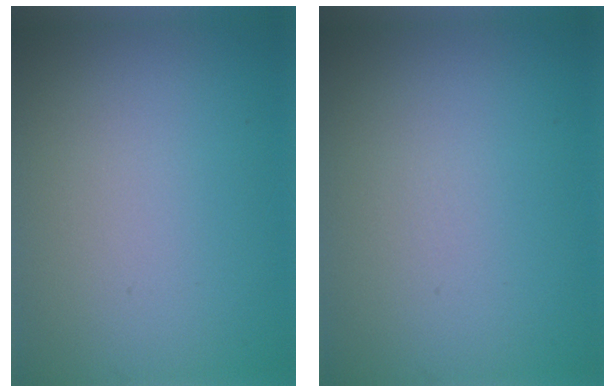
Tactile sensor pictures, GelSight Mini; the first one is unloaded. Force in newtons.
{"total": 0.0}